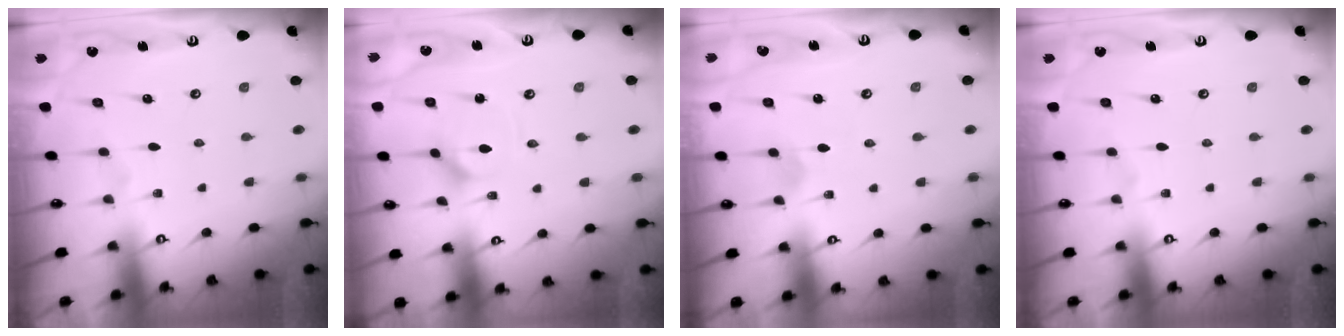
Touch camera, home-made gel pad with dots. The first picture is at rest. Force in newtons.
{"total": 3.1, "press": 3.1, "slide": 0.3}
{"total": 2.0, "press": 2.0, "slide": 0.1}
{"total": 0.0}